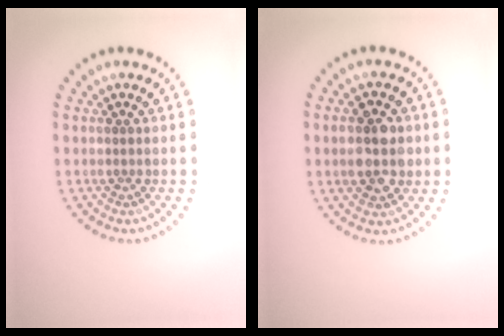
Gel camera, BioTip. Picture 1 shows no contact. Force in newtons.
{"total": 4.5, "press": 4.5, "slide": 0.1}